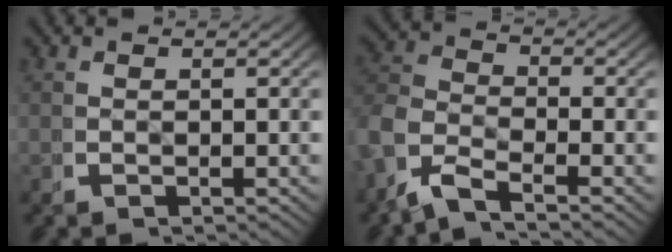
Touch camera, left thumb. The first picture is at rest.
{"total": 5.3, "force": [-1.6, 3.6, 3.5], "torque": [-0.076, -0.009, -0.039]}